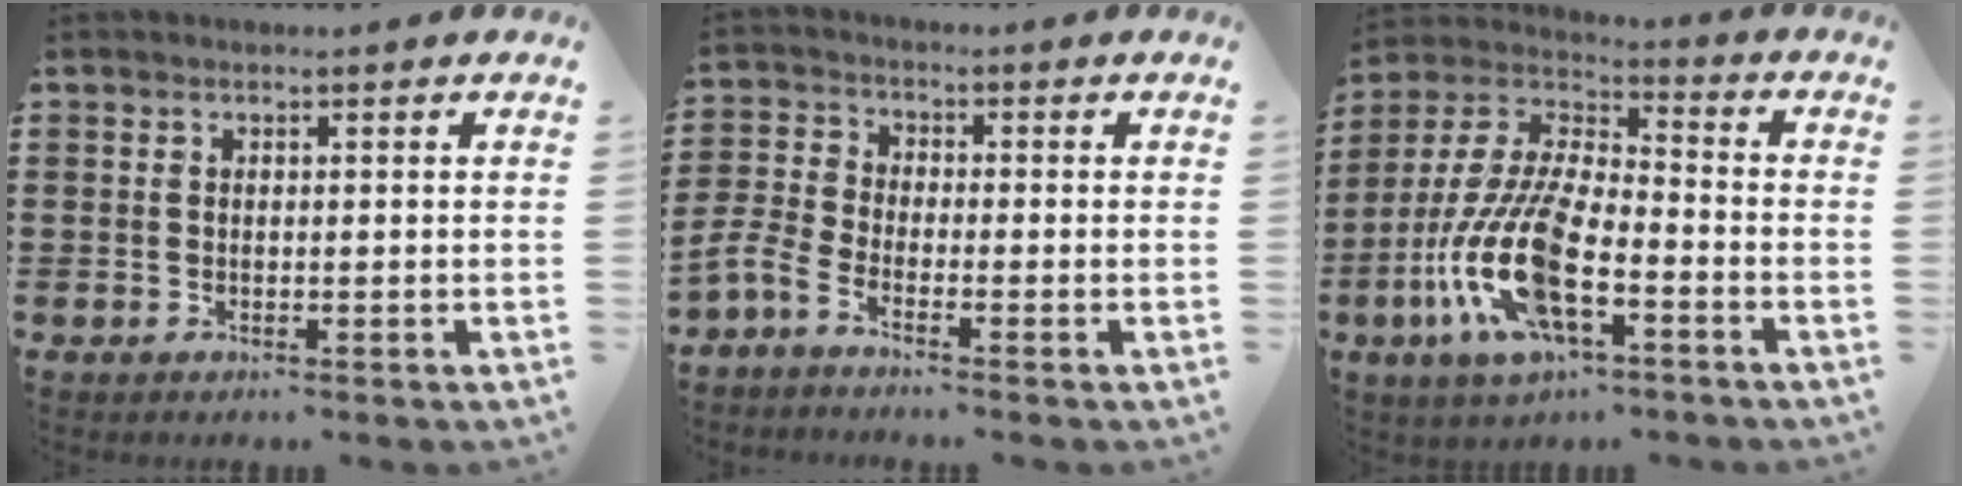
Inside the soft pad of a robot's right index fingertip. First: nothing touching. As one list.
[{"total": 3.4, "force": [-2.8, 0.6, 1.8], "torque": [-0.071, -0.012, -0.065]}, {"total": 14.5, "force": [-6.6, 5.2, 11.9], "torque": [-0.291, -0.019, -0.135]}]